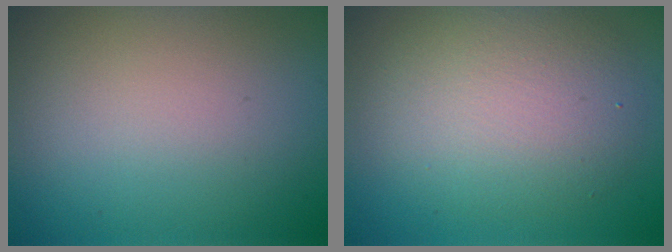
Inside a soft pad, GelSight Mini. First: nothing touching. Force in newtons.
{"total": 5.6, "press": 5.6, "slide": 0.1}